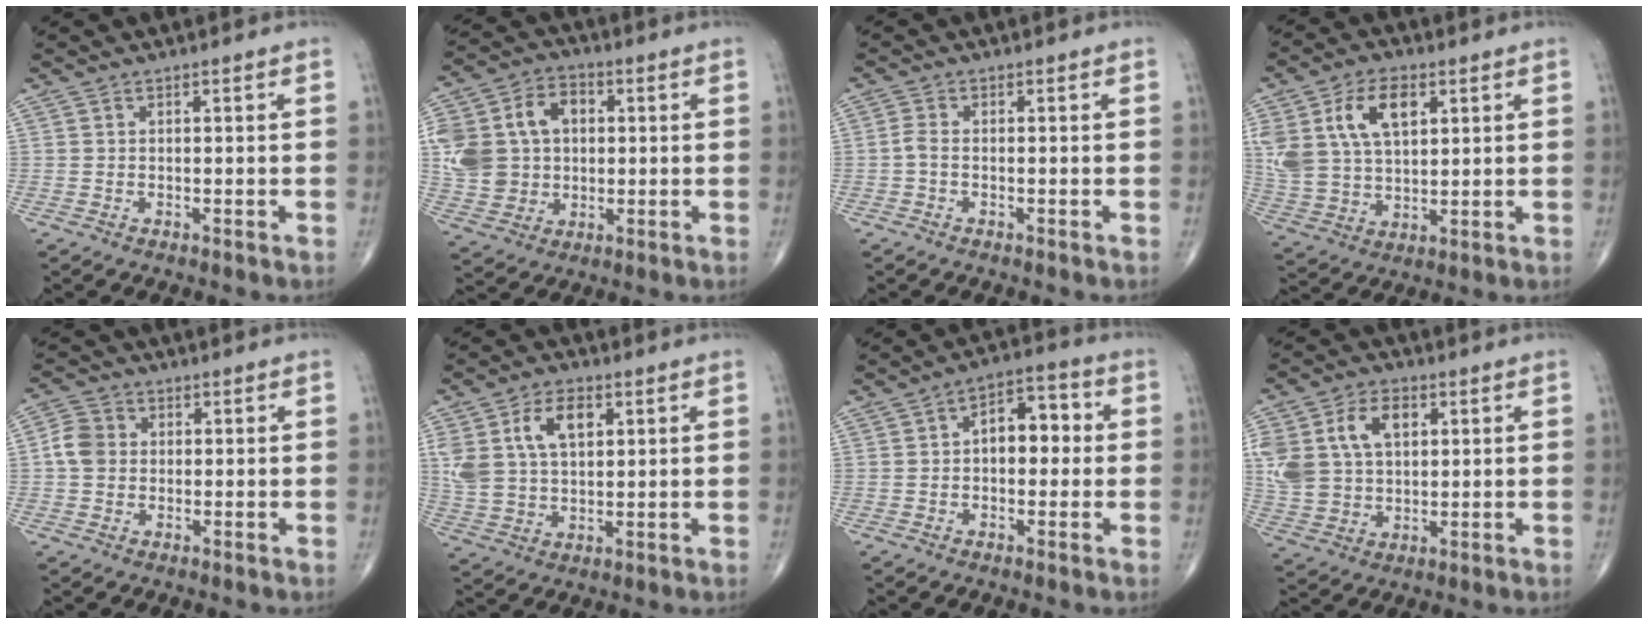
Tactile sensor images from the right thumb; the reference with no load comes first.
{"total": 16.5, "force": [2.2, 13.0, 9.9], "torque": [-0.186, 0.023, 0.047]}
{"total": 1.6, "force": [-0.5, 0.7, 1.3], "torque": [-0.030, 0.001, -0.014]}
{"total": 15.2, "force": [5.6, 9.1, 10.9], "torque": [-0.209, -0.008, 0.114]}
{"total": 5.0, "force": [0.1, 4.3, 2.6], "torque": [-0.043, 0.011, -0.007]}
{"total": 12.1, "force": [4.1, 7.3, 8.7], "torque": [-0.160, 0.000, 0.084]}
{"total": 8.7, "force": [0.5, 5.3, 6.9], "torque": [-0.073, 0.030, -0.001]}
{"total": 16.1, "force": [4.3, 11.2, 10.8], "torque": [-0.224, 0.006, 0.087]}